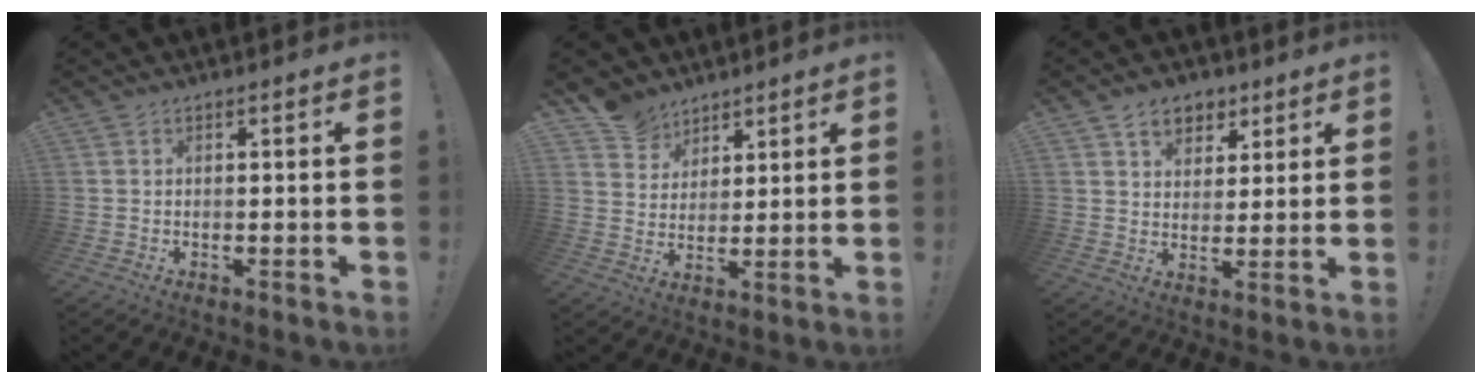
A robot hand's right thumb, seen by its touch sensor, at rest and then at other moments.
{"total": 8.6, "force": [6.7, 5.4, 0.7], "torque": [-0.017, -0.049, 0.133]}
{"total": 8.3, "force": [4.7, 6.1, 3.0], "torque": [-0.037, -0.023, 0.090]}